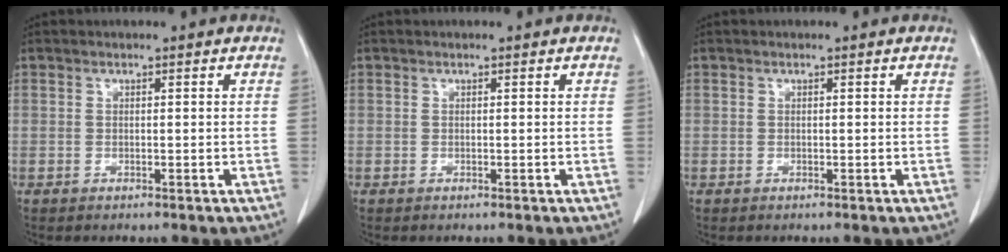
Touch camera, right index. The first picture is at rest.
{"total": 0.0}
{"total": 0.0}